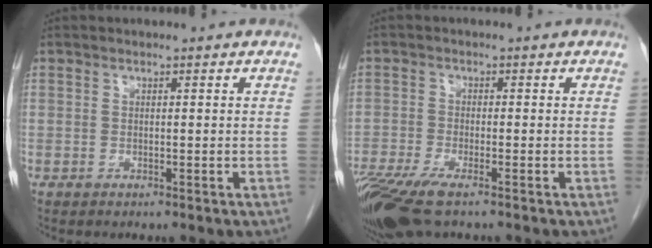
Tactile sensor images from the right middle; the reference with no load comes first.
{"total": 9.0, "force": [-6.2, 2.0, 6.2], "torque": [-0.120, -0.019, -0.113]}